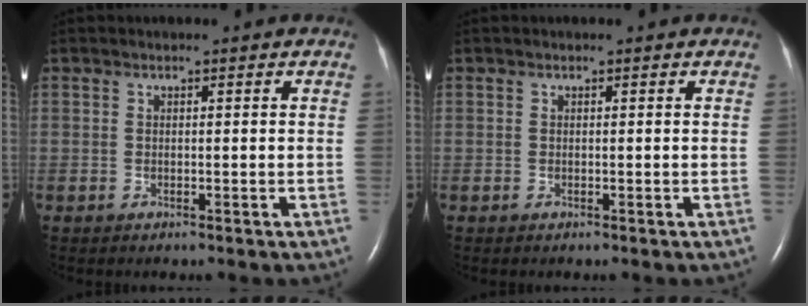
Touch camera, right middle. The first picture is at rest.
{"total": 0.0}